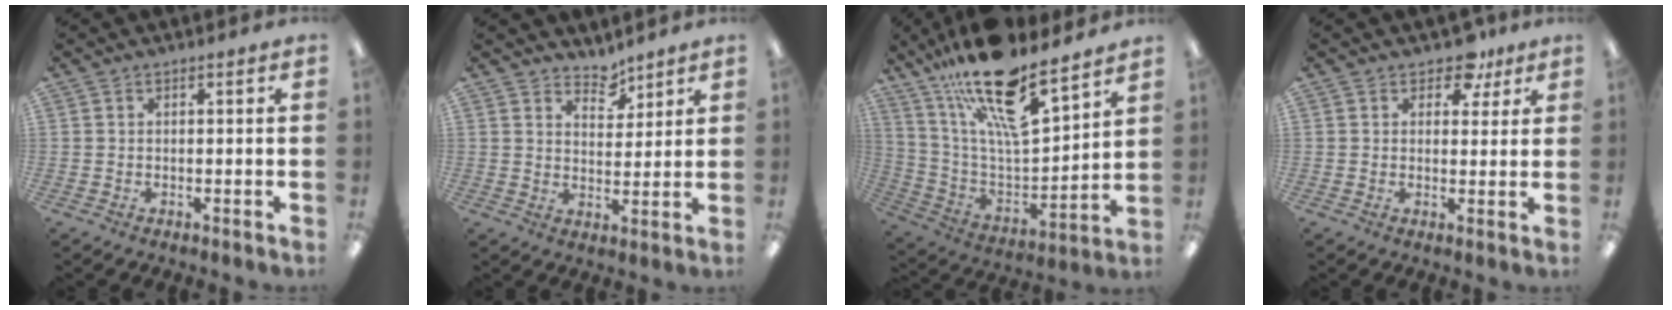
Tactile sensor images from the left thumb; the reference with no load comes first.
{"total": 5.4, "force": [4.7, 2.4, 1.0], "torque": [0.000, -0.033, 0.083]}
{"total": 21.6, "force": [15.9, 6.3, 13.1], "torque": [-0.237, -0.103, 0.274]}
{"total": 6.7, "force": [4.8, 3.6, 3.0], "torque": [-0.032, -0.021, 0.083]}